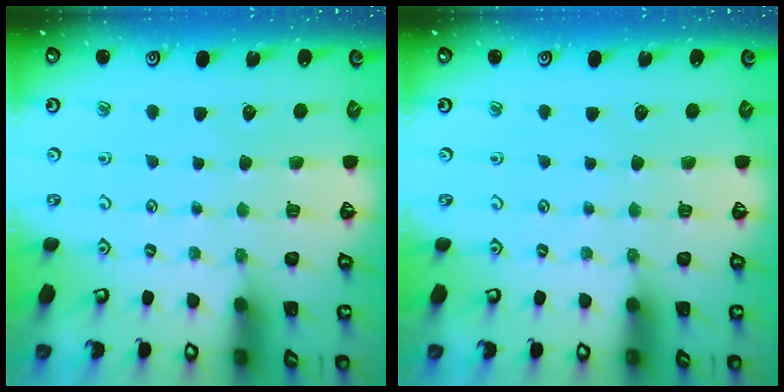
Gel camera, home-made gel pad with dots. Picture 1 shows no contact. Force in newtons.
{"total": 0.0}